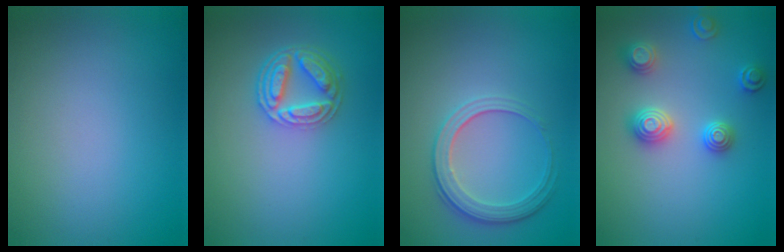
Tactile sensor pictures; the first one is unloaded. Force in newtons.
{"total": 4.7, "press": 3.6, "slide": 2.9}
{"total": 3.2, "press": 2.6, "slide": 1.9}
{"total": 3.3, "press": 3.3, "slide": 0.3}